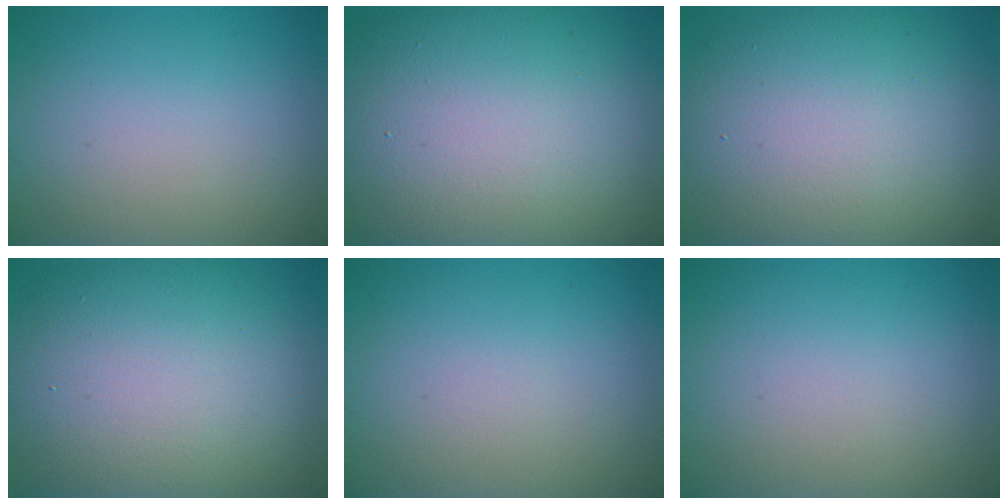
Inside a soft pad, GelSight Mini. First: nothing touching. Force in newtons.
{"total": 16.9, "press": 16.8, "slide": 1.6}
{"total": 13.3, "press": 13.3, "slide": 0.1}
{"total": 13.9, "press": 13.9, "slide": 0.7}
{"total": 0.0}
{"total": 0.0}